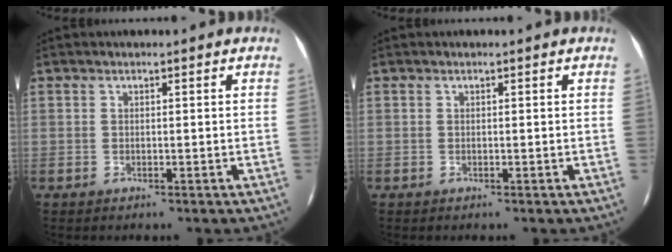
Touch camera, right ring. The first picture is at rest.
{"total": 0.0}